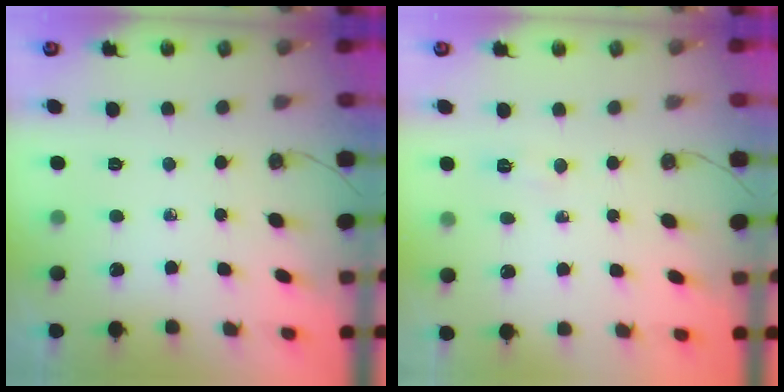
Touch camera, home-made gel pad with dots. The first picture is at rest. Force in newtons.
{"total": 4.3, "press": 3.7, "slide": 2.3}